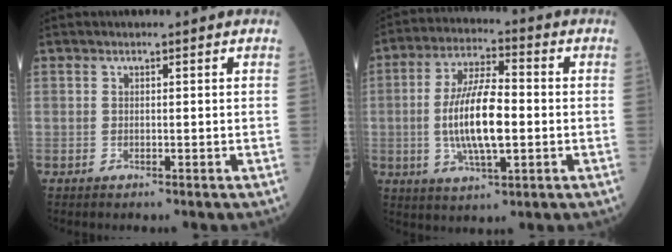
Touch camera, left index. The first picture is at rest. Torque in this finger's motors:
{"motor_torque": [2.06, 0.08, 0.93, 0.21]}